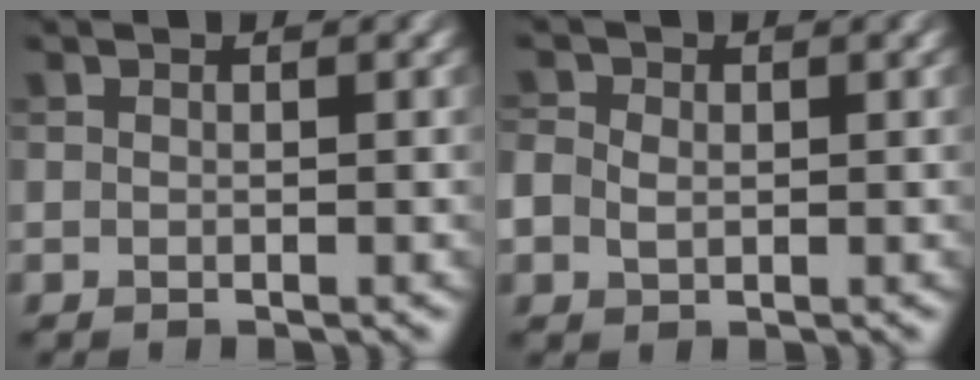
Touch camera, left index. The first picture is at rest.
{"total": 2.9, "force": [0.1, 2.3, 1.6], "torque": [-0.040, 0.003, -0.001]}